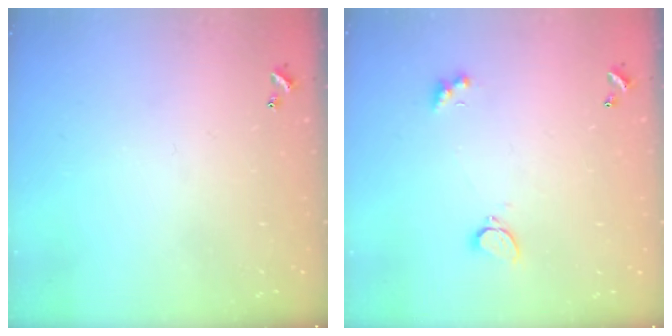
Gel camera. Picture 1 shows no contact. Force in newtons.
{"total": 2.2, "press": 2.1, "slide": 0.6}